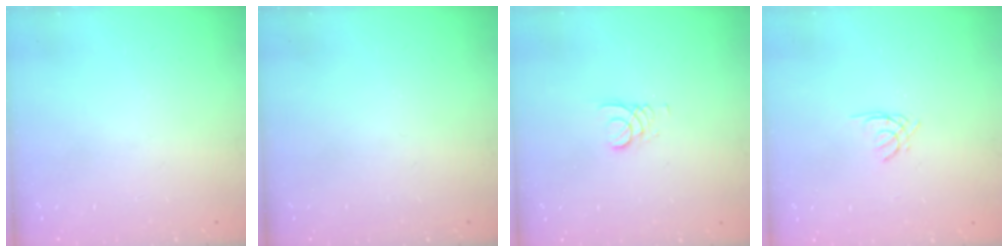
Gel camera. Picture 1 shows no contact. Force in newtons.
{"total": 0.0}
{"total": 2.2, "press": 2.2, "slide": 0.3}
{"total": 1.4, "press": 1.3, "slide": 0.3}